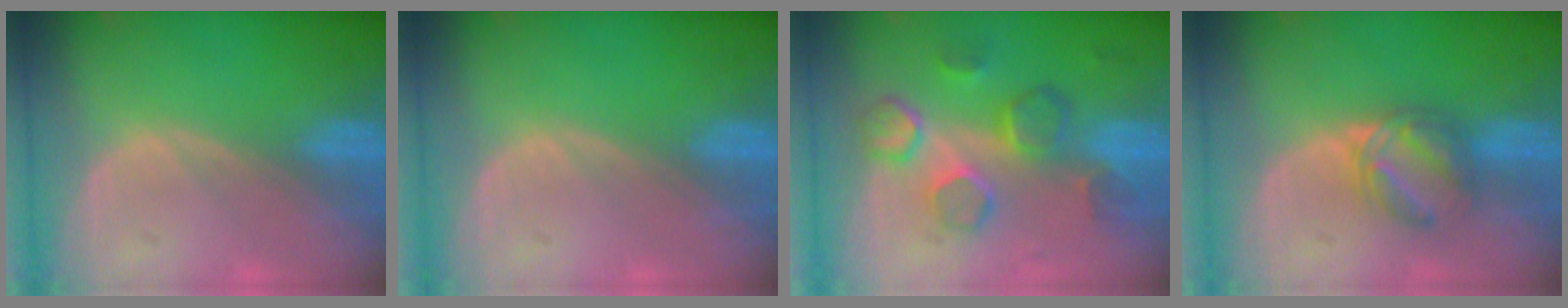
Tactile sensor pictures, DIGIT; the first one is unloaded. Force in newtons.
{"total": 0.0}
{"total": 8.5, "press": 7.8, "slide": 3.4}
{"total": 5.9, "press": 5.3, "slide": 2.6}